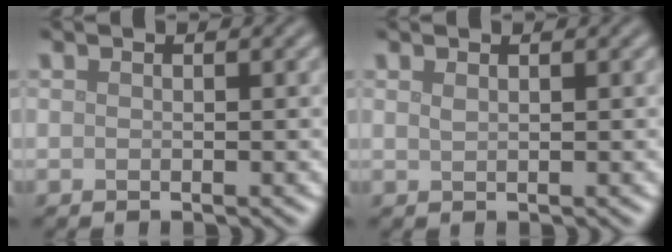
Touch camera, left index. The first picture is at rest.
{"total": 0.6, "force": [0.4, 0.2, 0.3], "torque": [-0.006, 0.000, 0.009]}